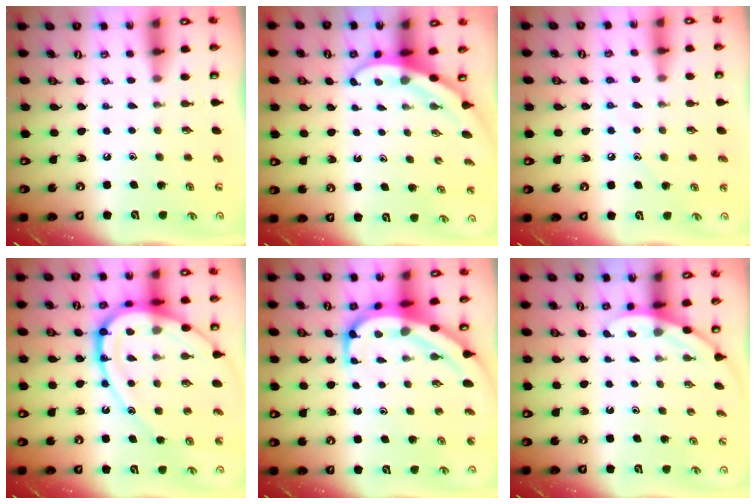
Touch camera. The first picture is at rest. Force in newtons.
{"total": 3.0, "press": 3.0, "slide": 0.1}
{"total": 5.6, "press": 5.6, "slide": 0.7}
{"total": 20.7, "press": 20.6, "slide": 2.3}
{"total": 10.9, "press": 10.8, "slide": 1.1}
{"total": 2.8, "press": 2.8, "slide": 0.1}